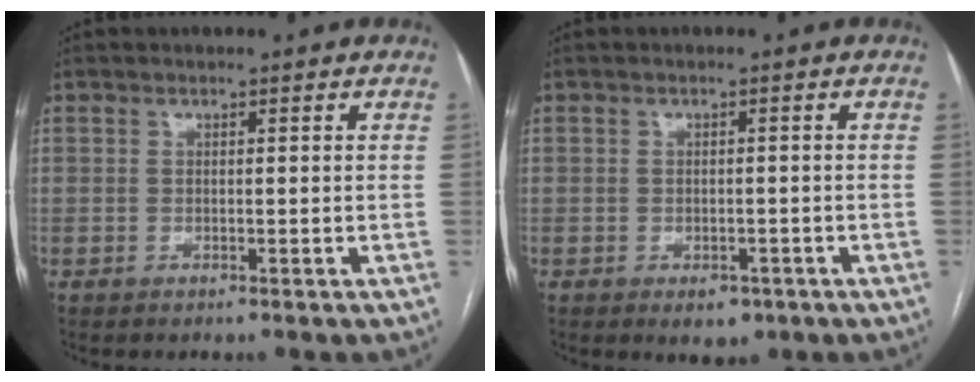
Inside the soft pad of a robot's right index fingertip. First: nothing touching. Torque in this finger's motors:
{"motor_torque": [-0.02, -0.05, -0.13, -0.05]}